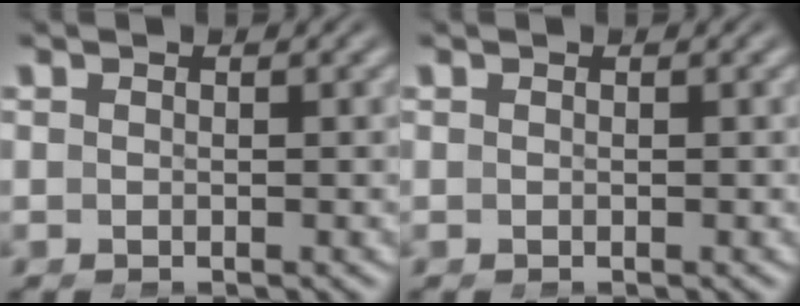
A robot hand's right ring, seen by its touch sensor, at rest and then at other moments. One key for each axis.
{"total": 0.0}